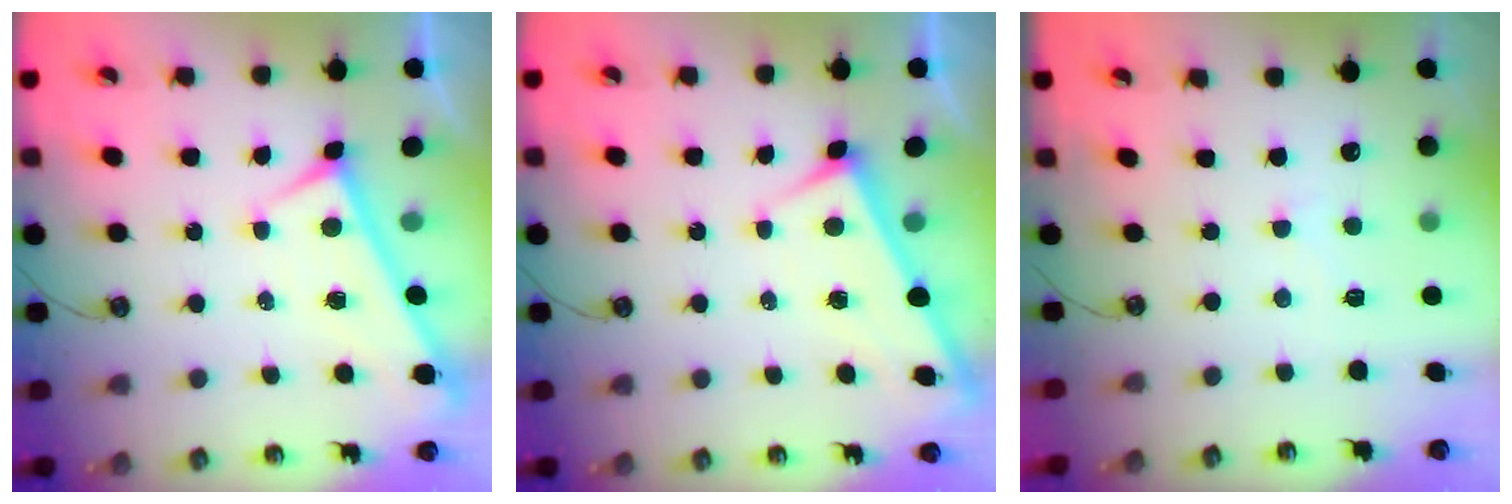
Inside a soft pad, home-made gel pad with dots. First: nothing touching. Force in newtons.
{"total": 2.6, "press": 2.6, "slide": 0.1}
{"total": 1.8, "press": 1.7, "slide": 0.6}